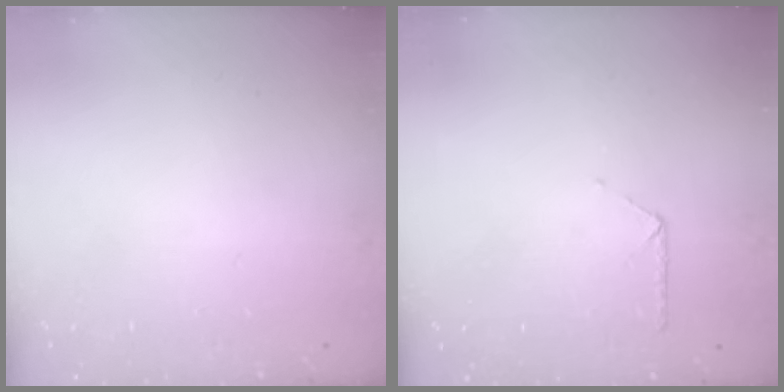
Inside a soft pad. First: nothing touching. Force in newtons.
{"total": 6.9, "press": 6.9, "slide": 0.6}